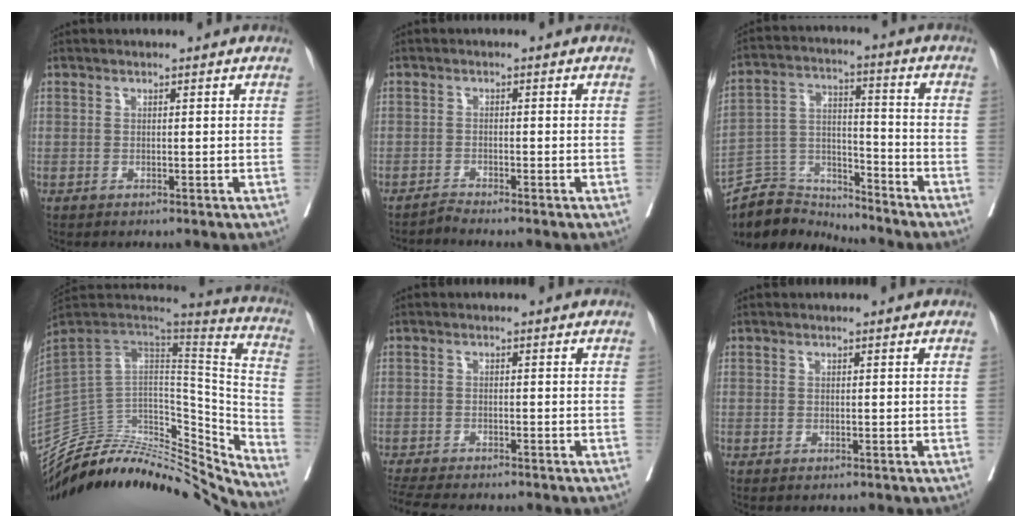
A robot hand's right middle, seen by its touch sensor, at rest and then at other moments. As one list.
[{"total": 1.7, "force": [-1.5, -0.7, -0.1], "torque": [-0.001, -0.007, -0.030]}, {"total": 10.4, "force": [-10.2, 2.1, -0.8], "torque": [0.013, 0.037, -0.190]}, {"total": 36.6, "force": [-33.3, 8.7, 12.5], "torque": [-0.186, -0.018, -0.479]}, {"total": 10.8, "force": [-9.5, 2.0, 4.8], "torque": [-0.081, -0.013, -0.139]}, {"total": 0.8, "force": [-0.7, 0.2, 0.3], "torque": [-0.010, -0.004, -0.010]}]